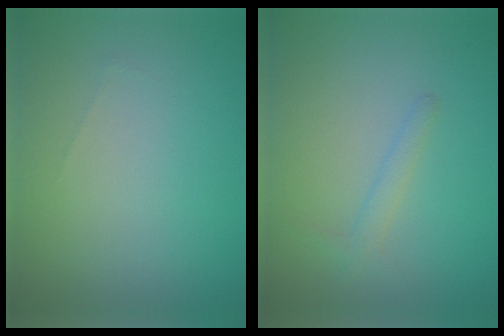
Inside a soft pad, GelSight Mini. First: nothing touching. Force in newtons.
{"total": 1.3, "press": 1.3, "slide": 0.0}